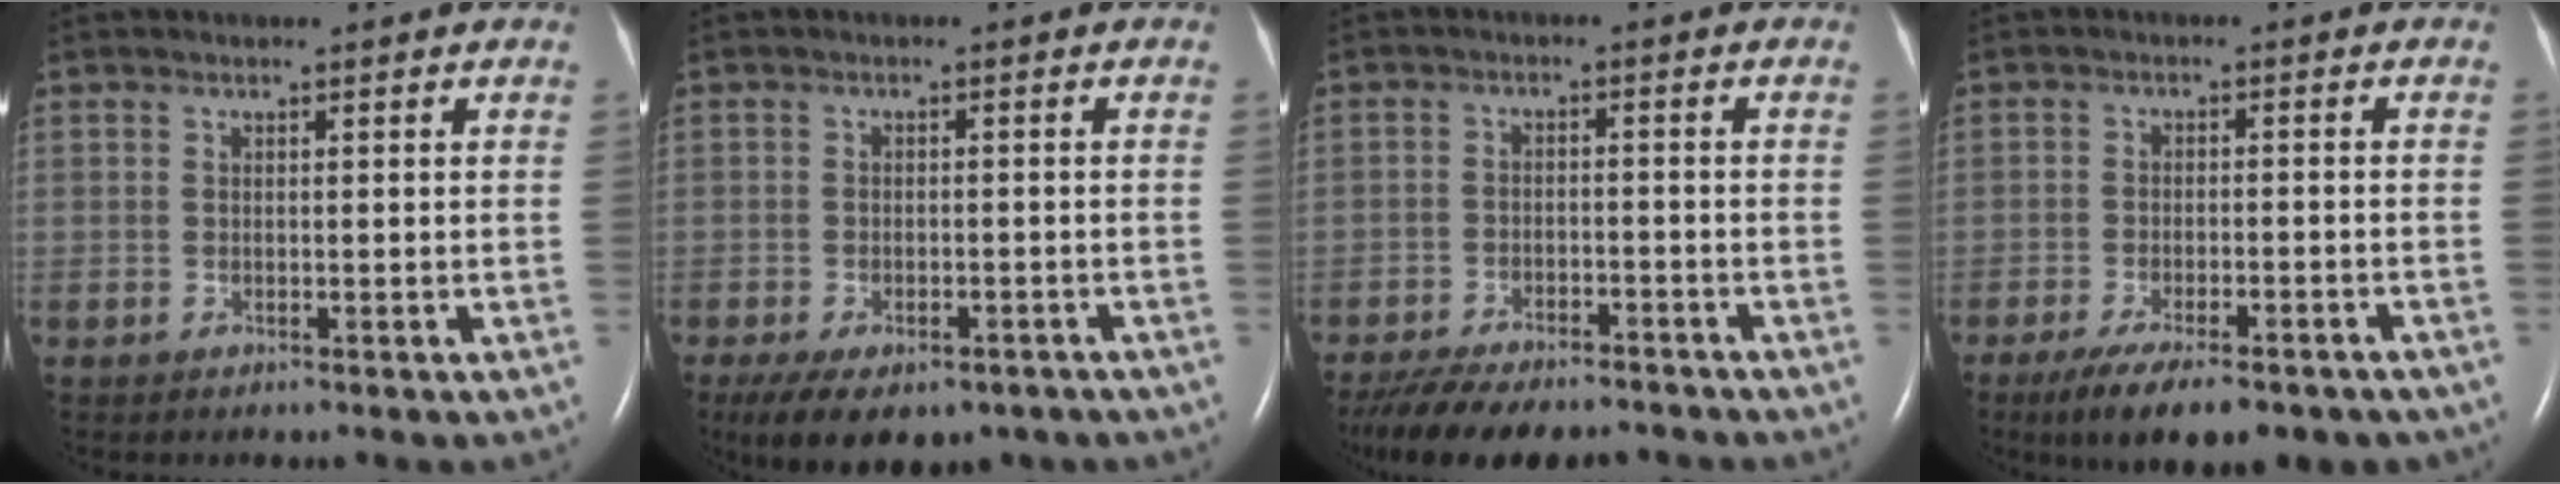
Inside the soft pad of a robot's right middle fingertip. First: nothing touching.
{"total": 12.0, "force": [-8.3, 5.8, 6.5], "torque": [-0.114, -0.006, -0.109]}
{"total": 15.4, "force": [-13.2, 4.3, 6.6], "torque": [-0.148, -0.017, -0.190]}
{"total": 14.3, "force": [-10.9, 4.4, 8.1], "torque": [-0.118, -0.007, -0.153]}